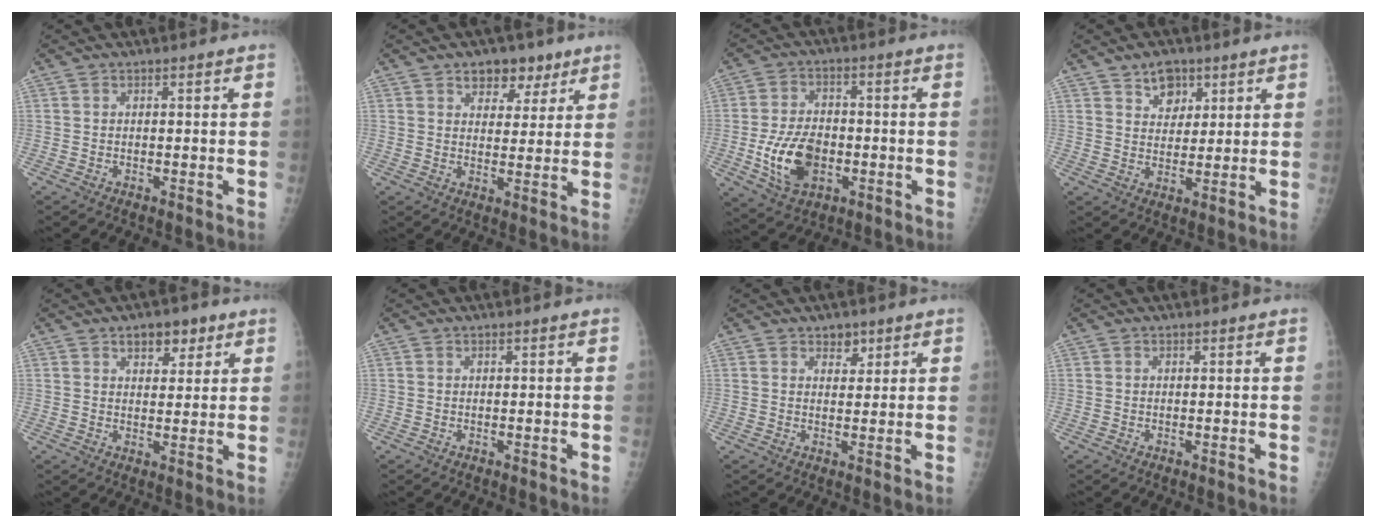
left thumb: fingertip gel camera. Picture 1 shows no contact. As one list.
[{"total": 6.9, "force": [4.3, 4.5, 2.9], "torque": [-0.006, -0.017, 0.061]}, {"total": 11.4, "force": [-2.8, 7.4, 8.2], "torque": [-0.134, 0.011, -0.042]}, {"total": 5.7, "force": [3.3, 3.8, 2.5], "torque": [-0.011, -0.019, 0.055]}, {"total": 5.7, "force": [3.3, 3.2, 3.4], "torque": [-0.020, -0.014, 0.046]}, {"total": 0.0}, {"total": 2.8, "force": [1.8, 1.9, 1.1], "torque": [0.007, -0.011, 0.028]}, {"total": 0.0}]